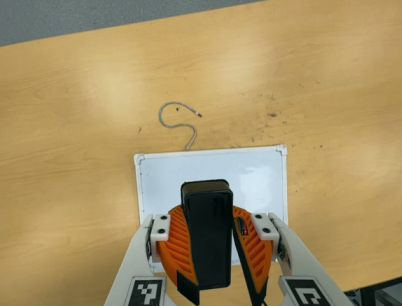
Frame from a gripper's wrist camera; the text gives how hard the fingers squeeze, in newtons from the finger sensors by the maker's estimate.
{"total": 11.1, "left": 11.0, "right": 11.2}